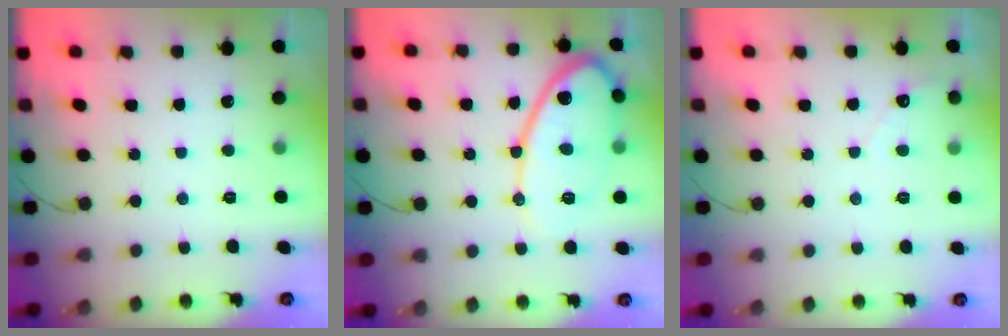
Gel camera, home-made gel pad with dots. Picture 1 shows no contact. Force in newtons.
{"total": 13.8, "press": 13.8, "slide": 1.1}
{"total": 2.2, "press": 2.2, "slide": 0.2}